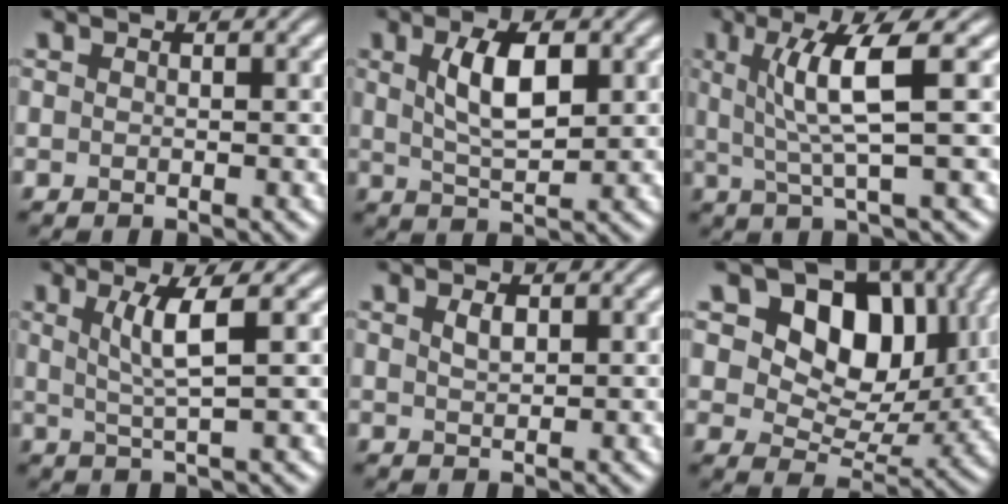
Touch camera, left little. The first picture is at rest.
{"total": 4.9, "force": [1.4, 2.0, 4.3], "torque": [-0.088, 0.003, 0.028]}
{"total": 5.6, "force": [1.2, 0.9, 5.4], "torque": [-0.098, 0.004, 0.024]}
{"total": 3.7, "force": [1.1, 0.5, 3.5], "torque": [-0.064, -0.002, 0.026]}
{"total": 1.3, "force": [0.6, 0.6, 1.0], "torque": [-0.021, 0.001, 0.015]}
{"total": 10.8, "force": [3.9, 7.2, 7.1], "torque": [-0.104, 0.001, 0.049]}